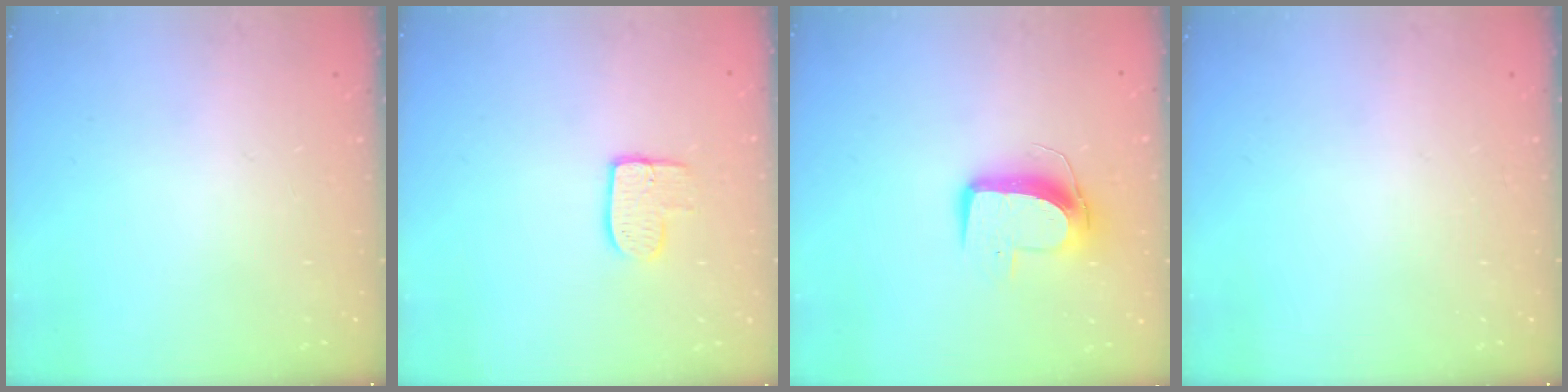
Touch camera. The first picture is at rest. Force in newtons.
{"total": 7.9, "press": 7.9, "slide": 0.5}
{"total": 10.0, "press": 10.0, "slide": 0.3}
{"total": 0.0}